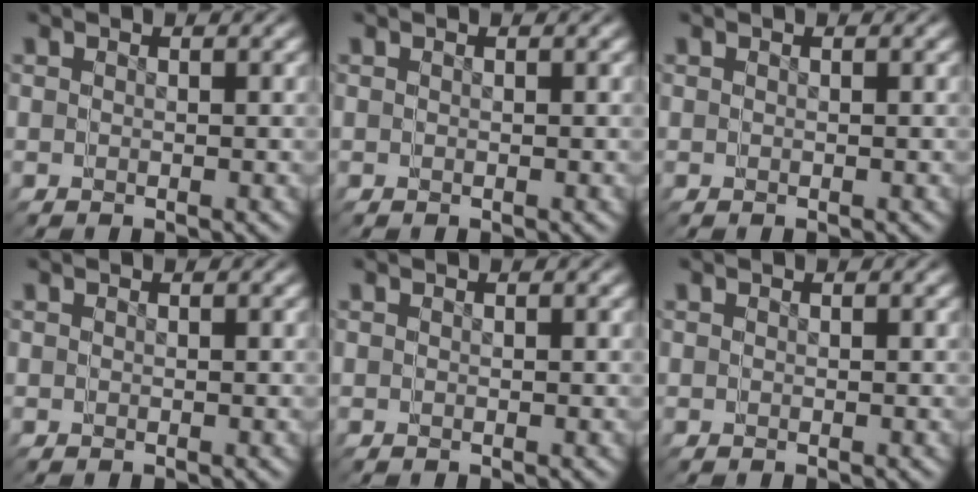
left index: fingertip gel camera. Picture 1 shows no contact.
{"total": 0.0}
{"total": 0.0}
{"total": 0.0}
{"total": 0.0}
{"total": 0.0}